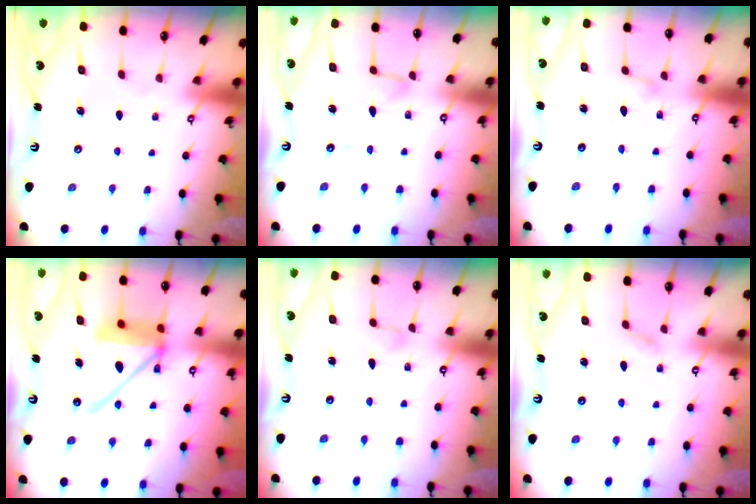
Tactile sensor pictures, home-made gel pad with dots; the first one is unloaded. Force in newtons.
{"total": 5.3, "press": 5.2, "slide": 0.4}
{"total": 2.0, "press": 2.0, "slide": 0.2}
{"total": 12.9, "press": 12.8, "slide": 2.0}
{"total": 3.1, "press": 3.1, "slide": 0.3}
{"total": 4.4, "press": 4.3, "slide": 0.6}